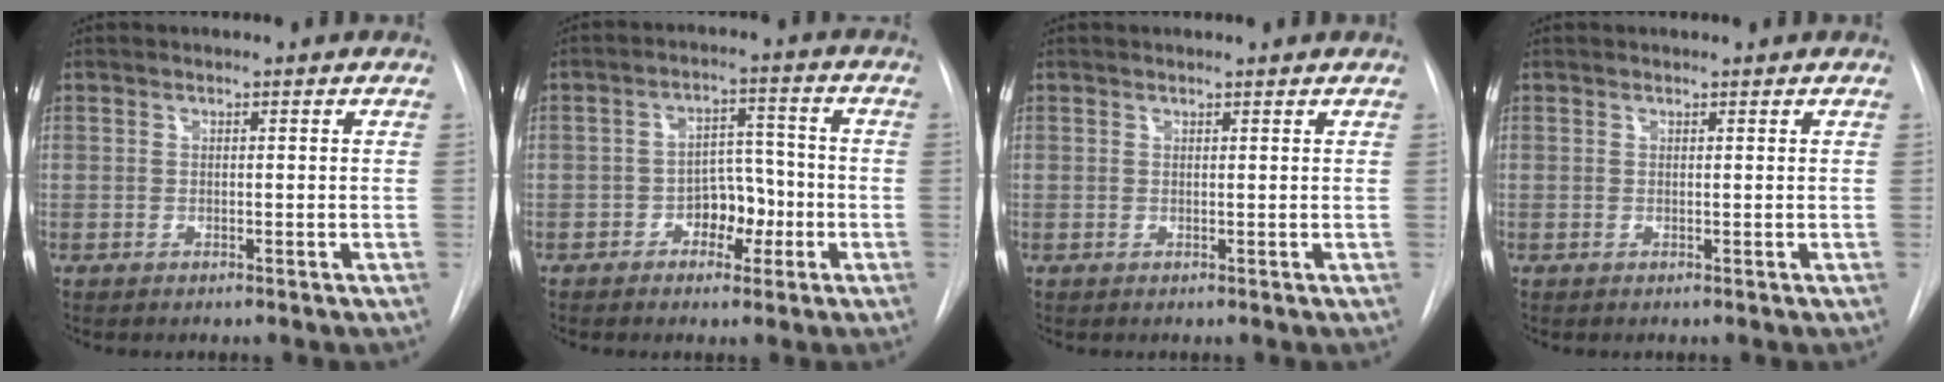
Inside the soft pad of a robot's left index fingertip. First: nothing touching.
{"total": 5.7, "force": [-2.3, 3.5, 3.8], "torque": [-0.051, 0.017, -0.037]}
{"total": 1.3, "force": [1.3, 0.0, 0.1], "torque": [-0.009, 0.008, 0.017]}
{"total": 0.7, "force": [0.7, 0.1, 0.0], "torque": [-0.006, 0.006, 0.010]}